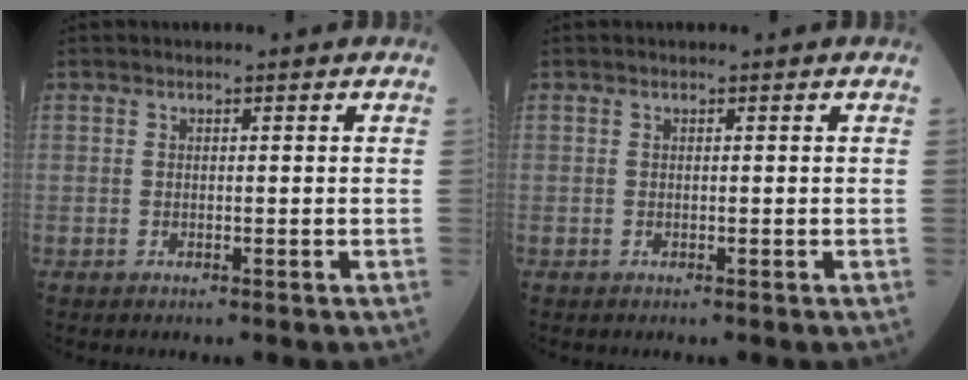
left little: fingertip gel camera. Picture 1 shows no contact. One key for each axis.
{"total": 0.0}